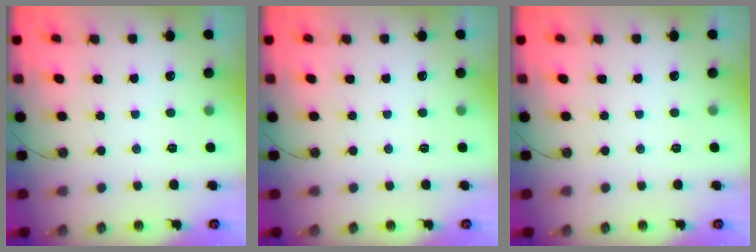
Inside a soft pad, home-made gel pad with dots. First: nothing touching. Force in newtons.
{"total": 0.0}
{"total": 0.0}